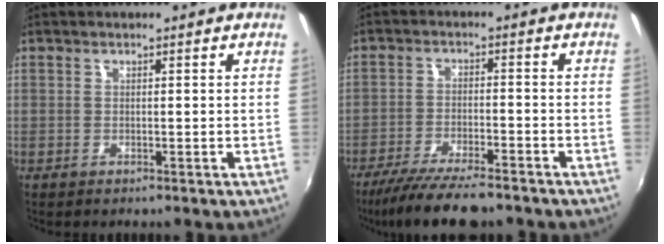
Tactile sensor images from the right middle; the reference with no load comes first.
{"total": 11.8, "force": [-9.9, 2.1, 6.1], "torque": [-0.132, -0.026, -0.163]}